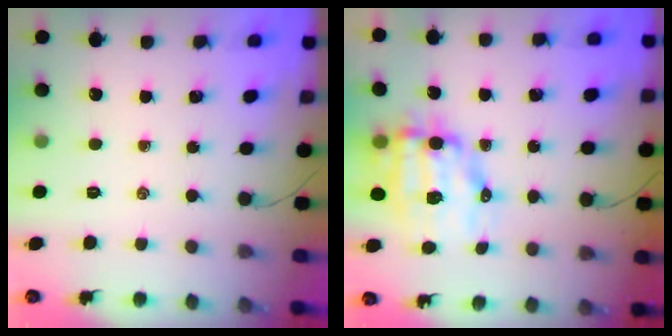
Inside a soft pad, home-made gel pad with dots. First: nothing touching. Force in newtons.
{"total": 11.1, "press": 10.8, "slide": 2.4}